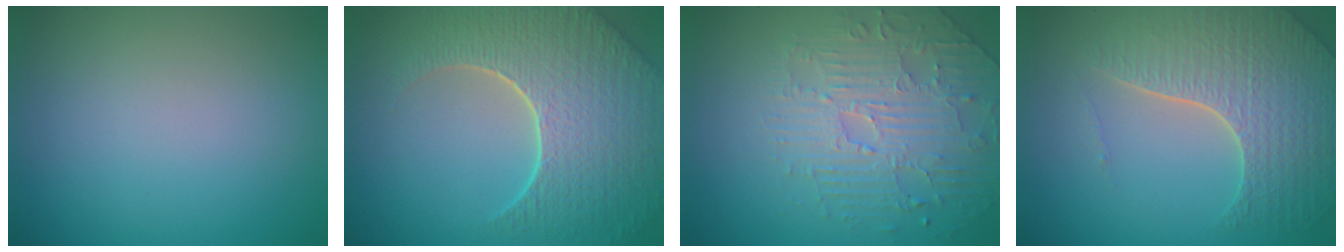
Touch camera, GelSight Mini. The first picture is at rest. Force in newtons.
{"total": 8.8, "press": 6.1, "slide": 6.4}
{"total": 4.4, "press": 4.0, "slide": 1.7}
{"total": 6.8, "press": 5.2, "slide": 4.4}